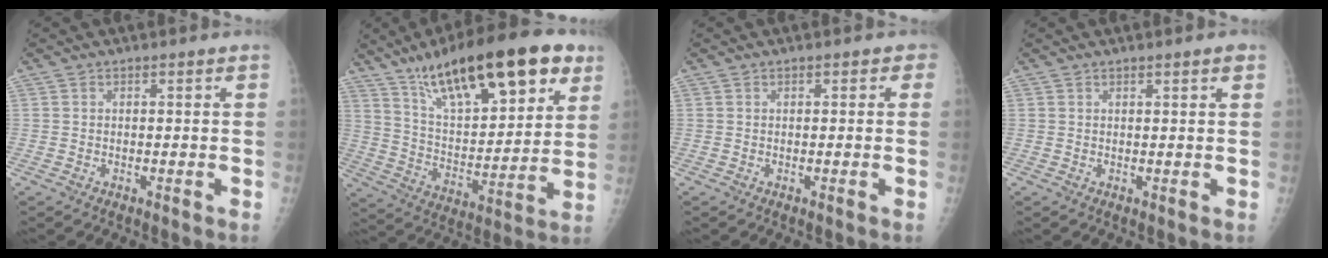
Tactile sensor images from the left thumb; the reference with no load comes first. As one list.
[{"total": 26.7, "force": [15.5, 9.5, 19.6], "torque": [-0.276, -0.034, 0.256]}, {"total": 1.2, "force": [0.5, 0.9, 0.7], "torque": [0.010, 0.004, -0.001]}, {"total": 1.7, "force": [1.1, 0.1, 1.3], "torque": [-0.016, -0.003, 0.014]}]